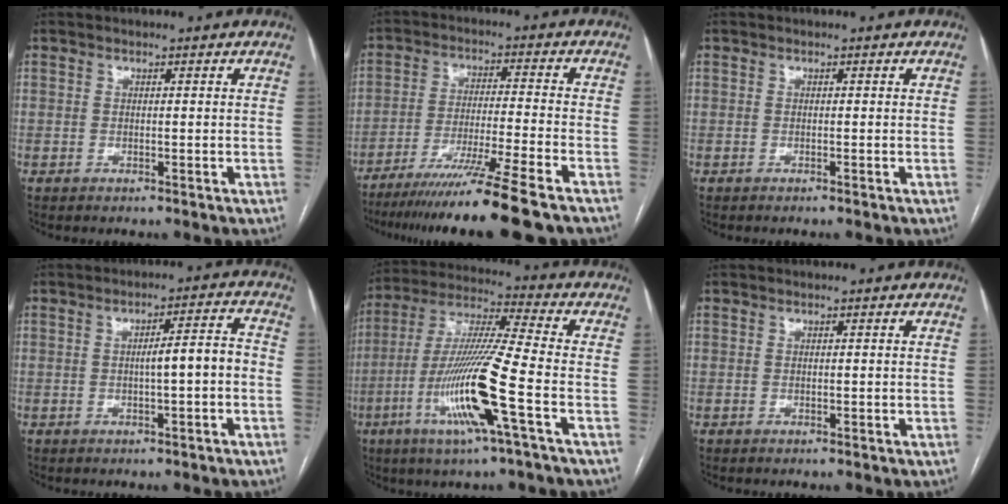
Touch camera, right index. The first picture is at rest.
{"total": 15.7, "force": [-12.4, -1.6, 9.5], "torque": [-0.156, -0.045, -0.200]}
{"total": 0.0}
{"total": 5.2, "force": [-0.8, 0.5, 5.1], "torque": [-0.076, 0.020, -0.009]}
{"total": 15.8, "force": [-5.6, -0.6, 14.7], "torque": [-0.302, -0.013, -0.112]}
{"total": 0.0}